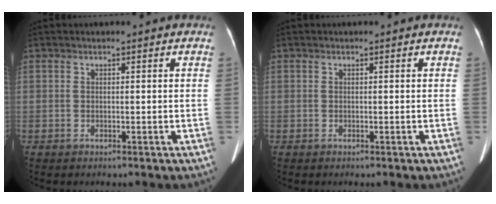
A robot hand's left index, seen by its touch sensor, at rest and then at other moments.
{"total": 0.0}